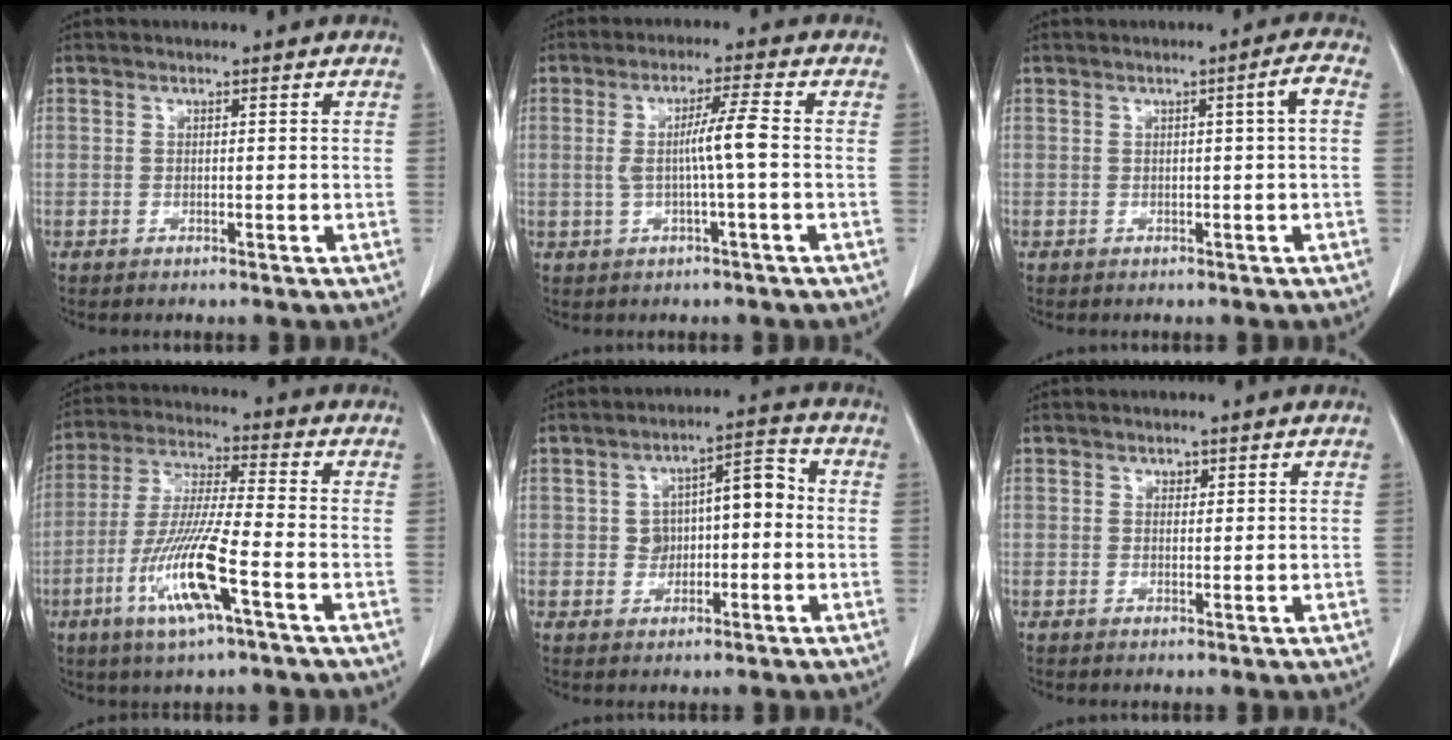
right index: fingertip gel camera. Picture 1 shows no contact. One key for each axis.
{"total": 5.4, "fx": -0.2, "fy": -0.5, "fz": 5.4, "tx": -0.099, "ty": 0.006, "tz": -0.003}
{"total": 2.2, "fx": 0.1, "fy": -0.4, "fz": 2.2, "tx": -0.031, "ty": 0.004, "tz": 0.004}
{"total": 12.7, "fx": -5.0, "fy": 0.5, "fz": 11.6, "tx": -0.239, "ty": -0.016, "tz": -0.098}
{"total": 6.9, "fx": -0.2, "fy": 4.1, "fz": 5.5, "tx": -0.080, "ty": 0.040, "tz": -0.001}
{"total": 0.9, "fx": 0.5, "fy": 0.6, "fz": 0.4, "tx": -0.002, "ty": -0.003, "tz": 0.007}